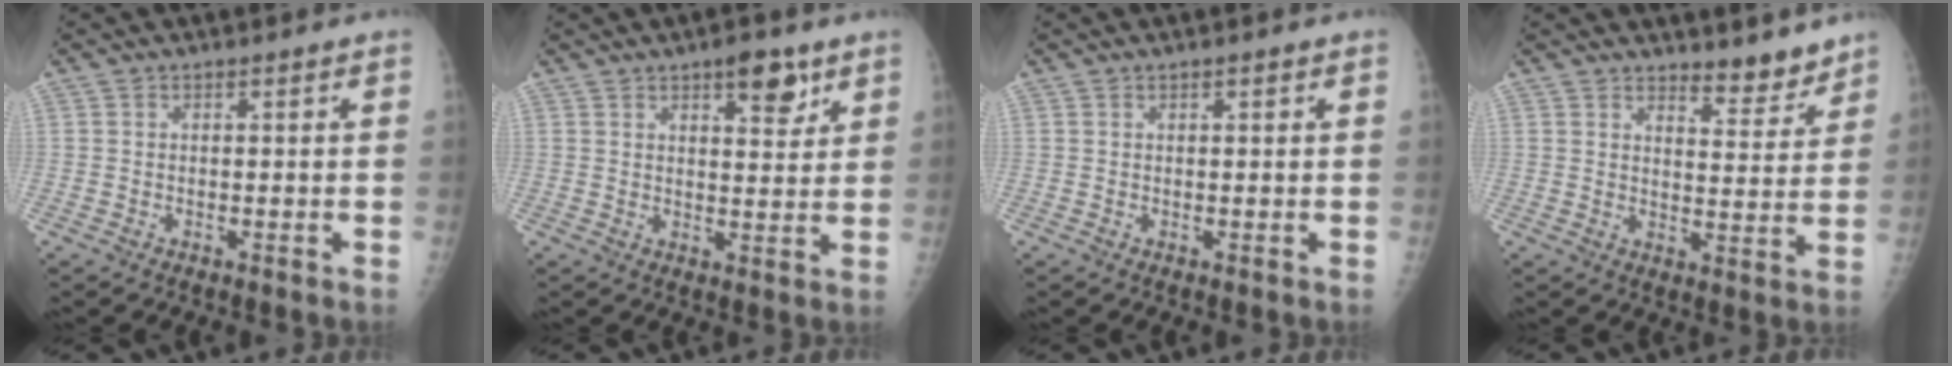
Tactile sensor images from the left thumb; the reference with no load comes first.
{"total": 6.8, "force": [4.1, 2.7, 4.7], "torque": [-0.044, -0.022, 0.054]}
{"total": 0.9, "force": [0.5, 0.3, 0.7], "torque": [-0.009, 0.000, 0.007]}
{"total": 5.8, "force": [5.2, 1.7, 2.0], "torque": [-0.006, -0.047, 0.080]}